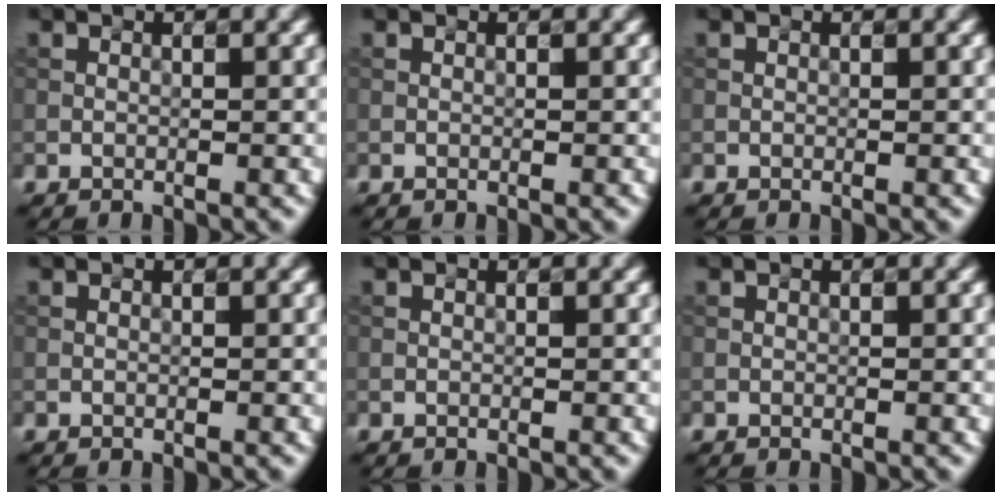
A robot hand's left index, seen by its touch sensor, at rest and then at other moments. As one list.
[{"total": 0.0}, {"total": 0.0}, {"total": 0.0}, {"total": 0.0}, {"total": 0.0}]